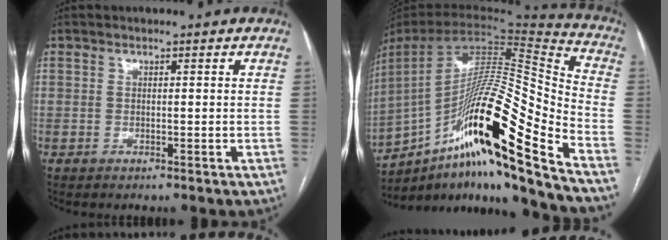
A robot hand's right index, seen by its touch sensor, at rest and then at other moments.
{"total": 27.2, "force": [-15.2, 1.1, 22.5], "torque": [-0.366, 0.000, -0.264]}